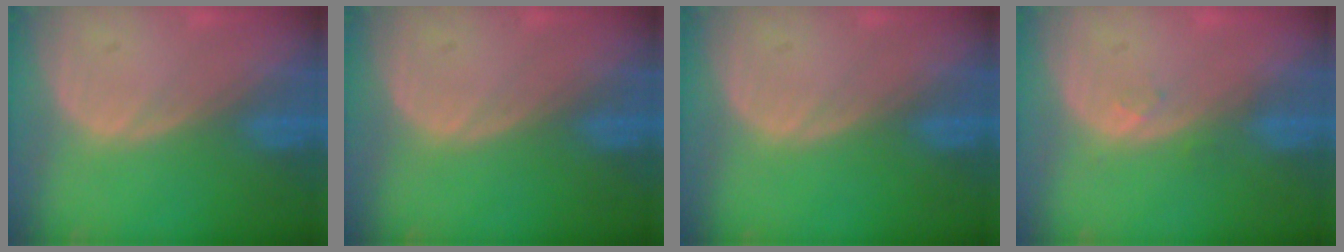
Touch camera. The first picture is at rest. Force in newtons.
{"total": 0.0}
{"total": 0.0}
{"total": 1.1, "press": 1.0, "slide": 0.4}